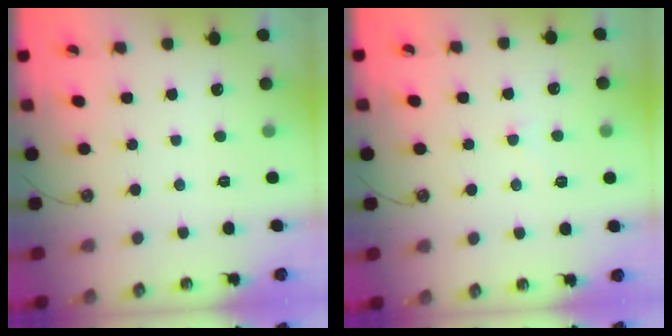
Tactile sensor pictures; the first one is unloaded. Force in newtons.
{"total": 0.6, "press": 0.3, "slide": 0.6}